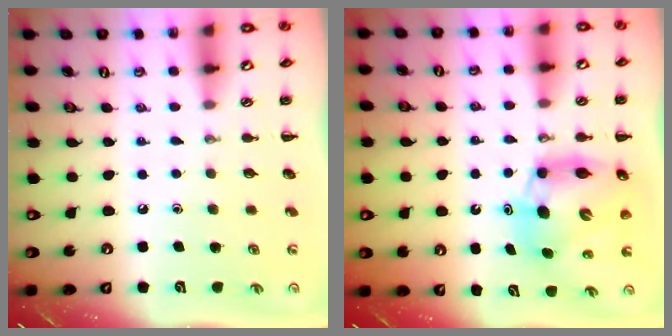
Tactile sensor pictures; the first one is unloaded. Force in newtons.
{"total": 11.0, "press": 10.5, "slide": 3.2}